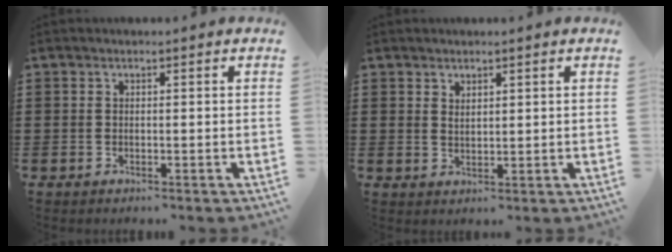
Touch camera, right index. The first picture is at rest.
{"total": 1.6, "force": [1.4, 0.7, 0.3], "torque": [-0.008, 0.003, 0.027]}